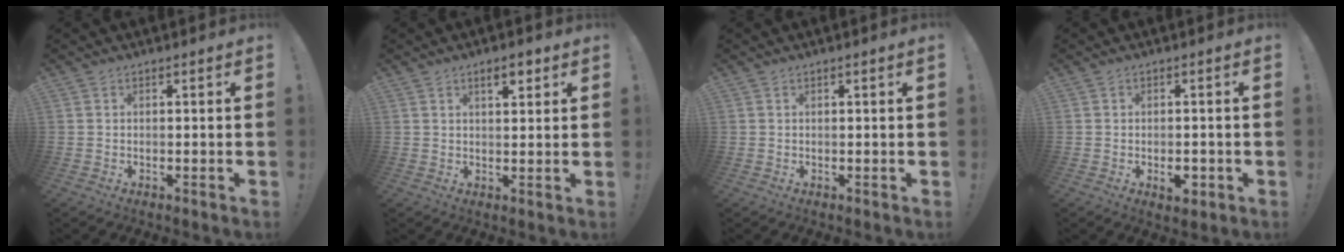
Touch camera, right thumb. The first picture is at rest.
{"total": 4.5, "force": [2.6, 1.7, 3.2], "torque": [-0.031, -0.011, 0.039]}
{"total": 0.6, "force": [0.2, -0.3, 0.5], "torque": [-0.004, -0.004, 0.002]}
{"total": 3.9, "force": [-1.4, 2.2, 2.9], "torque": [-0.027, 0.006, -0.024]}